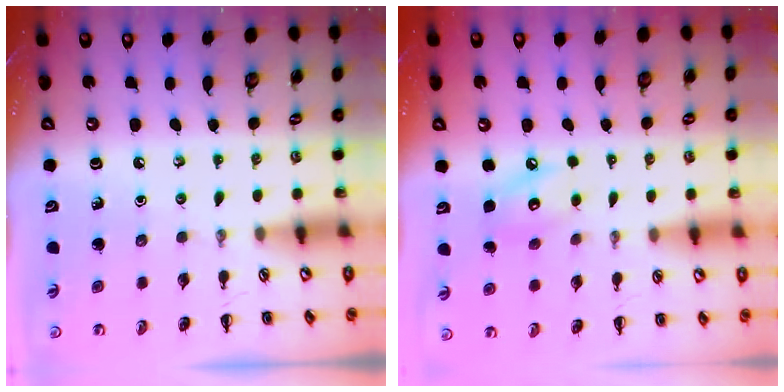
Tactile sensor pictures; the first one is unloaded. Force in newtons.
{"total": 7.7, "press": 7.7, "slide": 0.8}